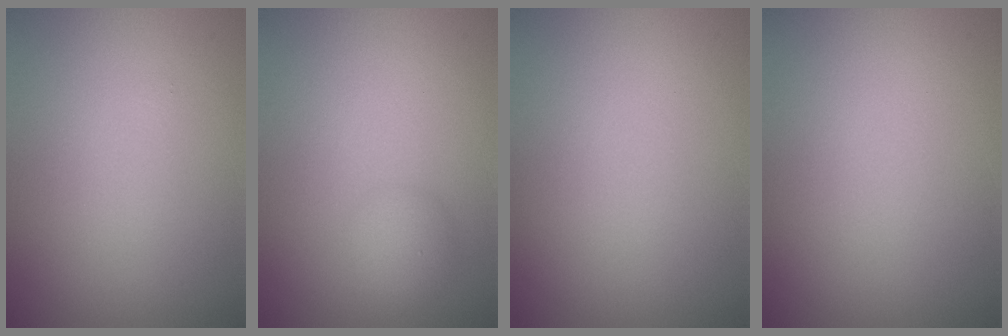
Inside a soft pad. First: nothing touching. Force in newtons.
{"total": 1.9, "press": 1.9, "slide": 0.1}
{"total": 0.0}
{"total": 0.0}